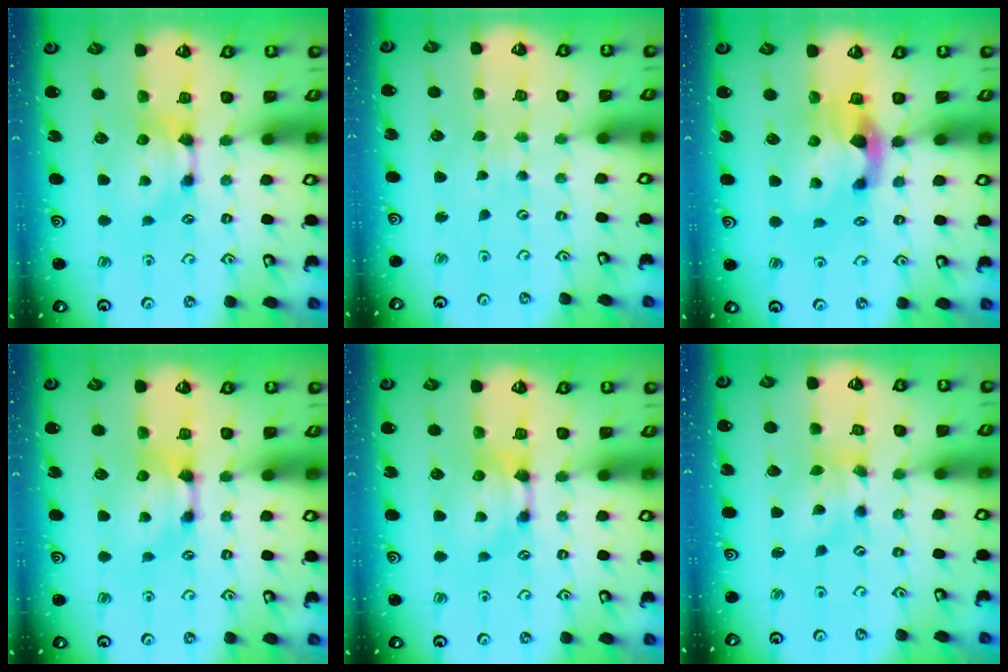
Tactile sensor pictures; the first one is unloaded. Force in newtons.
{"total": 5.2, "press": 5.2, "slide": 0.3}
{"total": 2.7, "press": 2.4, "slide": 1.3}
{"total": 0.0}
{"total": 0.0}
{"total": 2.0, "press": 1.3, "slide": 1.5}